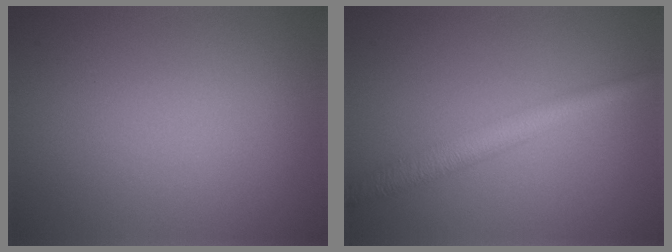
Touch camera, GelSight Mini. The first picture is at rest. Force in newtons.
{"total": 3.3, "press": 3.3, "slide": 0.1}